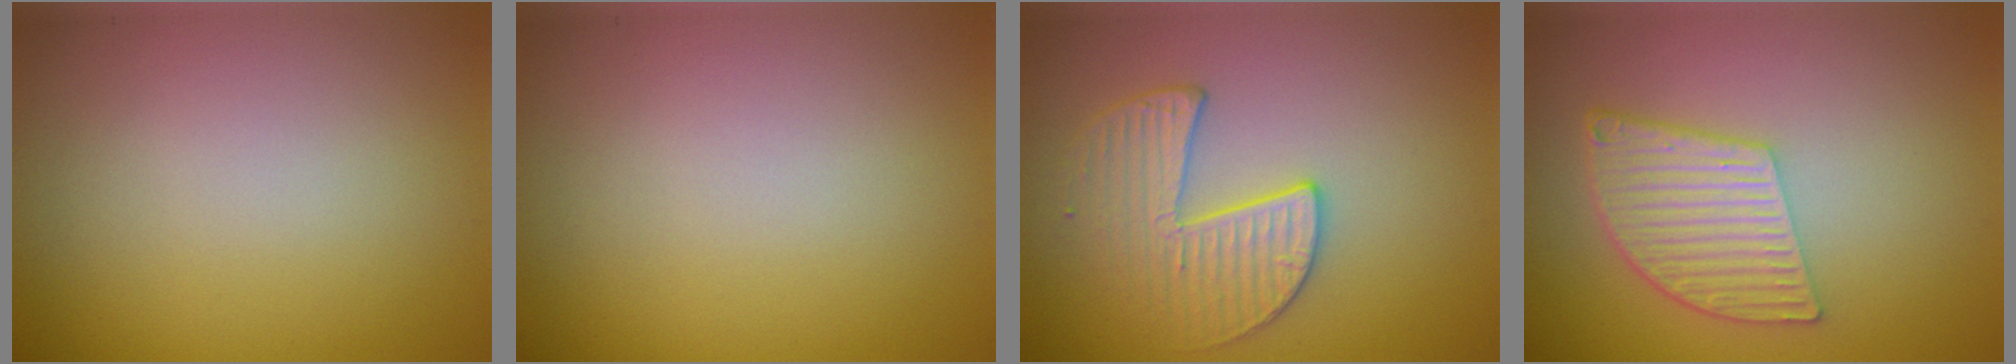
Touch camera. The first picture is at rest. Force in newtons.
{"total": 0.0}
{"total": 3.3, "press": 3.2, "slide": 0.6}
{"total": 5.2, "press": 3.9, "slide": 3.5}